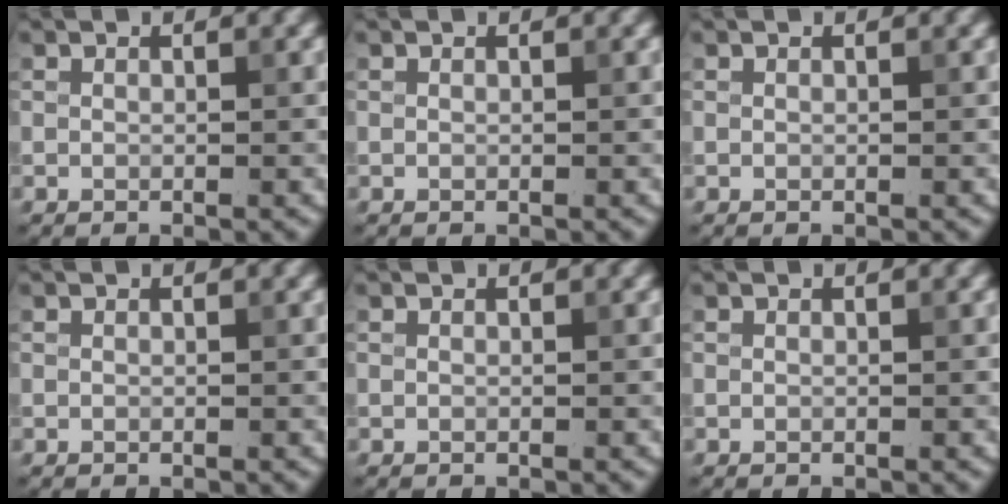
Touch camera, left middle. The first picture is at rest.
{"total": 0.0}
{"total": 0.0}
{"total": 0.0}
{"total": 0.0}
{"total": 0.0}